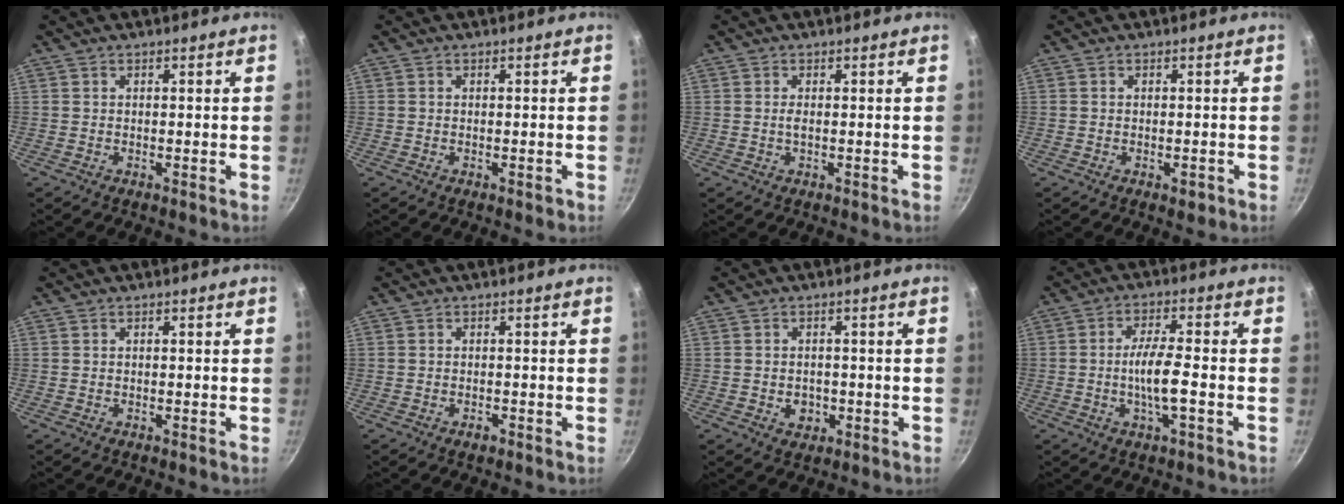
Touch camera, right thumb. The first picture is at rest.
{"total": 0.8, "force": [-0.3, 0.6, 0.5], "torque": [-0.004, 0.003, -0.005]}
{"total": 1.0, "force": [0.0, 0.3, 0.9], "torque": [-0.019, 0.000, 0.000]}
{"total": 1.8, "force": [-0.7, 1.1, 1.1], "torque": [-0.010, 0.005, -0.009]}
{"total": 0.0}
{"total": 1.4, "force": [-0.8, 0.8, 0.7], "torque": [-0.010, 0.007, -0.013]}
{"total": 3.7, "force": [-1.0, 3.0, 1.9], "torque": [-0.019, 0.008, -0.008]}
{"total": 7.4, "force": [-1.9, 1.6, 7.0], "torque": [-0.133, 0.016, -0.038]}